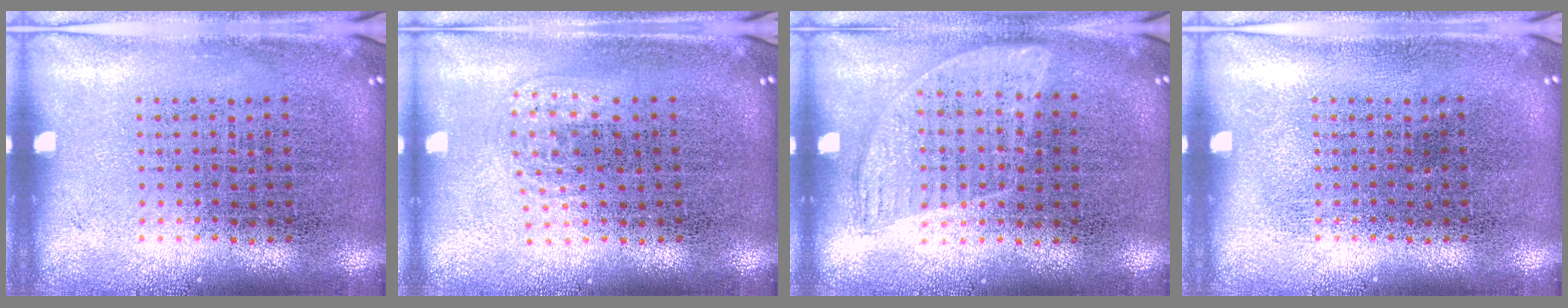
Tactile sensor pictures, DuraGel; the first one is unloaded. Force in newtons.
{"total": 1.0, "press": 0.7, "slide": 0.7}
{"total": 1.0, "press": 0.8, "slide": 0.5}
{"total": 0.0}